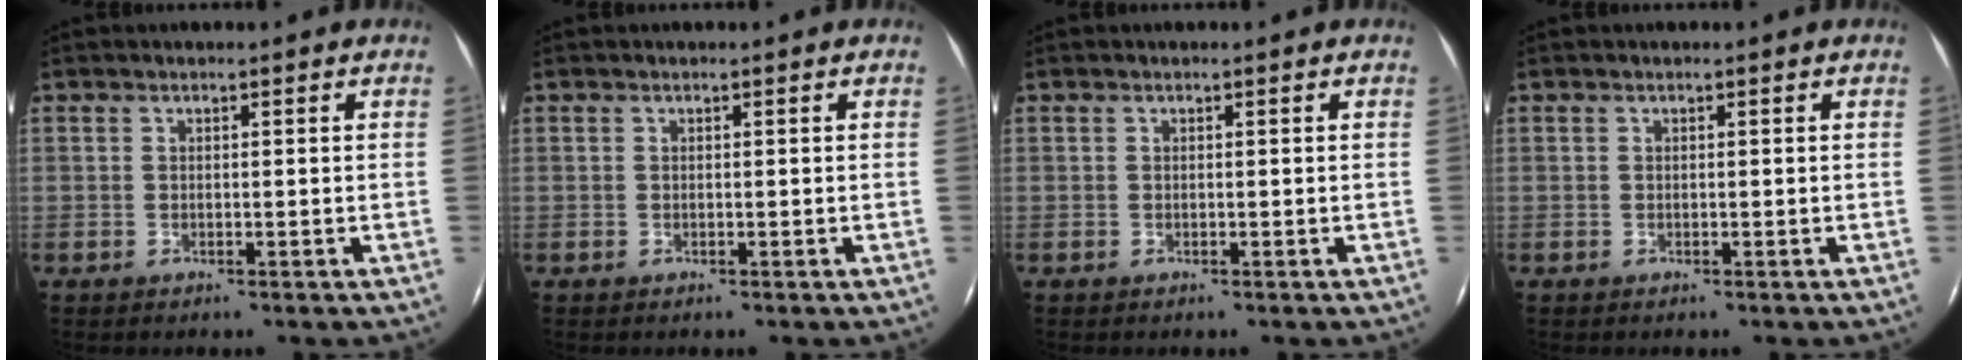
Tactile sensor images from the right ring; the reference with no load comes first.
{"total": 0.0}
{"total": 0.0}
{"total": 0.0}